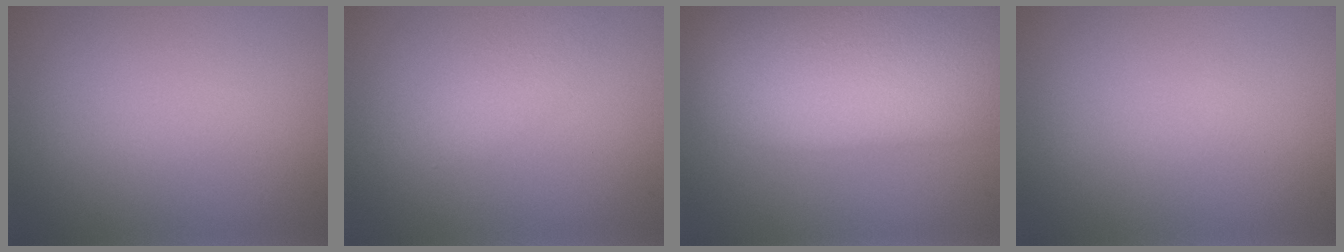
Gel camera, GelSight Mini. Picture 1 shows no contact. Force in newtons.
{"total": 1.8, "press": 1.8, "slide": 0.1}
{"total": 14.6, "press": 14.6, "slide": 0.8}
{"total": 0.0}